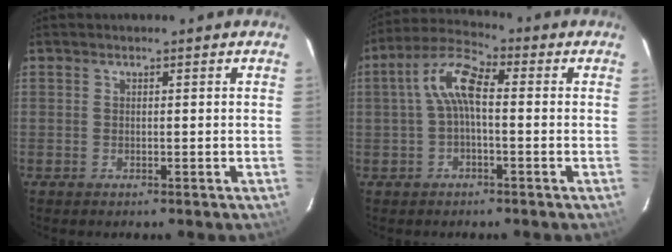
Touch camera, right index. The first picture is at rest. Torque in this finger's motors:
{"motor_torque": [0.62, -0.17, 0.51, 0.15]}